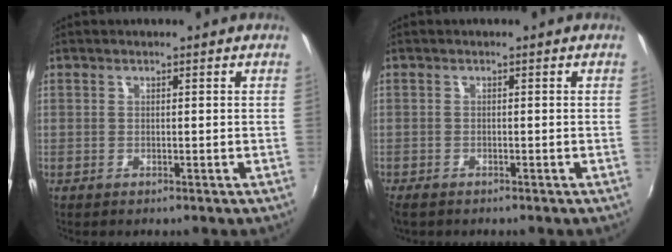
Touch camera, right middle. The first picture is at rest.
{"total": 1.8, "force": [-1.5, 0.8, 0.7], "torque": [-0.018, -0.009, -0.029]}